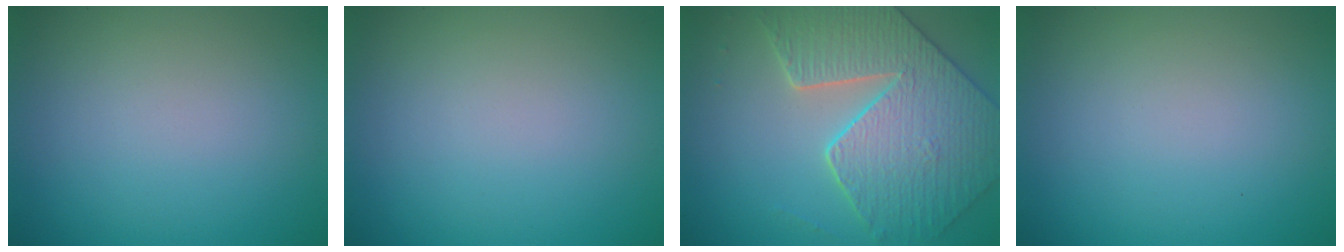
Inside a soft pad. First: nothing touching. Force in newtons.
{"total": 0.0}
{"total": 6.0, "press": 5.4, "slide": 2.6}
{"total": 0.0}